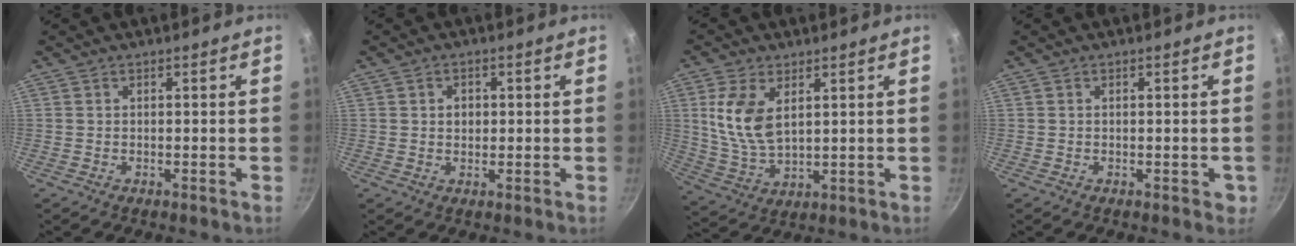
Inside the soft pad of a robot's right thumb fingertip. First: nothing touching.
{"total": 2.5, "force": [0.4, 2.0, 1.4], "torque": [-0.011, 0.000, 0.004]}
{"total": 10.5, "force": [3.1, 5.8, 8.1], "torque": [-0.159, -0.021, 0.071]}
{"total": 1.9, "force": [-0.3, 1.2, 1.5], "torque": [-0.011, 0.001, -0.002]}